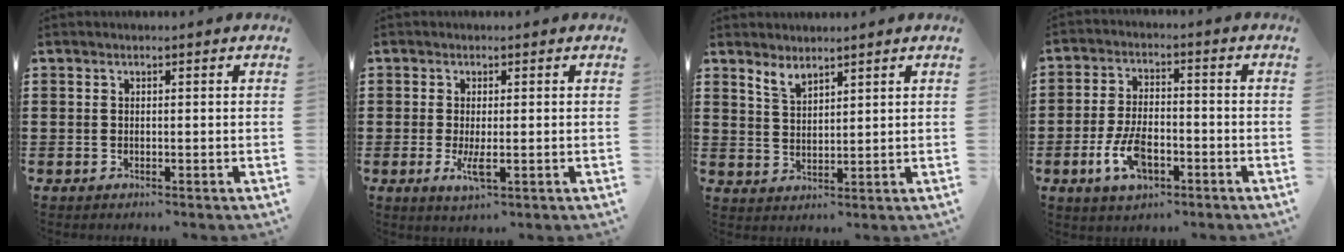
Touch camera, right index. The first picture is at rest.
{"total": 3.2, "force": [-0.6, 1.0, 2.9], "torque": [-0.063, -0.007, -0.014]}
{"total": 3.0, "force": [2.6, 0.9, 1.2], "torque": [-0.029, 0.002, 0.049]}
{"total": 7.5, "force": [-3.1, 3.5, 5.8], "torque": [-0.134, -0.003, -0.062]}